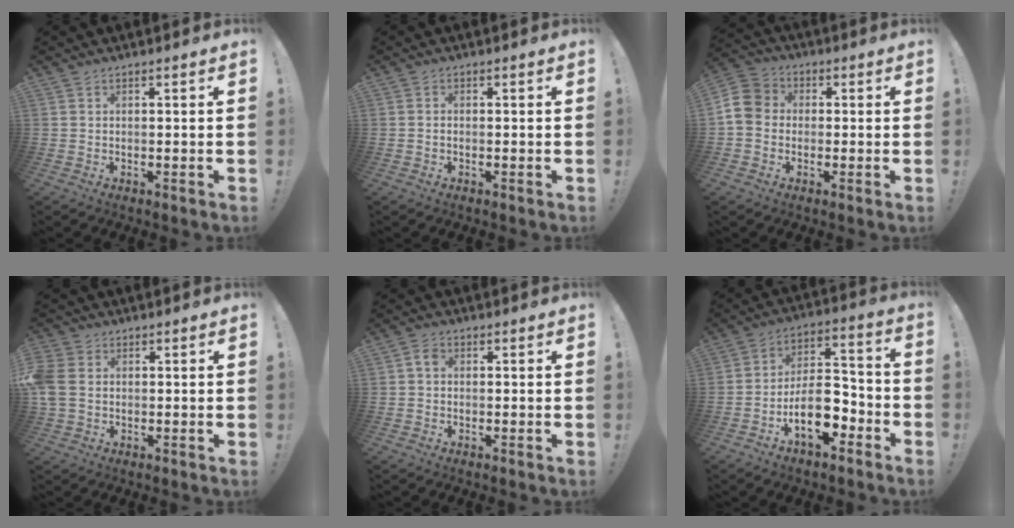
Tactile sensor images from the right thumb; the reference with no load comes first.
{"total": 0.7, "force": [-0.4, 0.3, 0.5], "torque": [-0.016, 0.003, -0.007]}
{"total": 8.5, "force": [-1.1, 7.2, 4.3], "torque": [-0.084, 0.025, -0.016]}
{"total": 7.3, "force": [0.4, 5.6, 4.7], "torque": [-0.116, 0.011, 0.015]}
{"total": 2.4, "force": [0.2, 1.7, 1.6], "torque": [-0.031, 0.008, 0.002]}
{"total": 14.2, "force": [-7.0, 7.5, 9.8], "torque": [-0.173, 0.046, -0.113]}